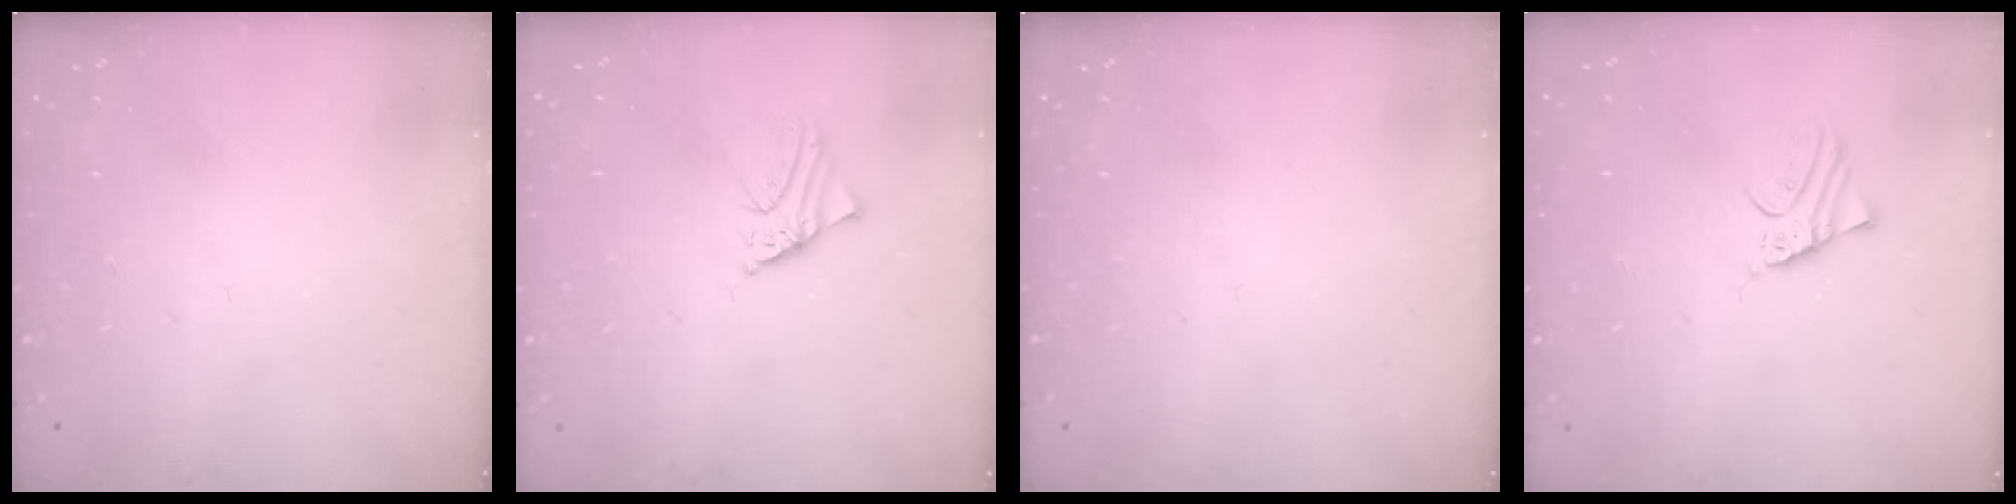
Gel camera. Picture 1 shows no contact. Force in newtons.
{"total": 1.5, "press": 1.5, "slide": 0.1}
{"total": 0.0}
{"total": 2.0, "press": 2.0, "slide": 0.1}